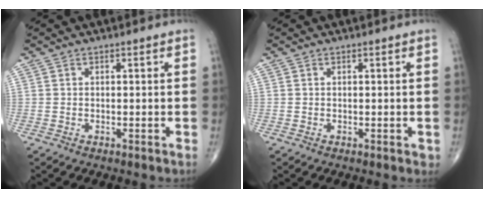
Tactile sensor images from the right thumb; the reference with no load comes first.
{"total": 0.6, "force": [-0.1, 0.4, 0.5], "torque": [-0.003, -0.001, -0.002]}